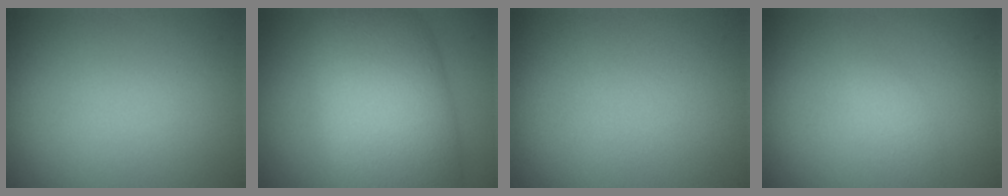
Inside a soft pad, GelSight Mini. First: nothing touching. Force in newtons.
{"total": 12.2, "press": 12.1, "slide": 0.4}
{"total": 0.0}
{"total": 1.2, "press": 1.2, "slide": 0.1}